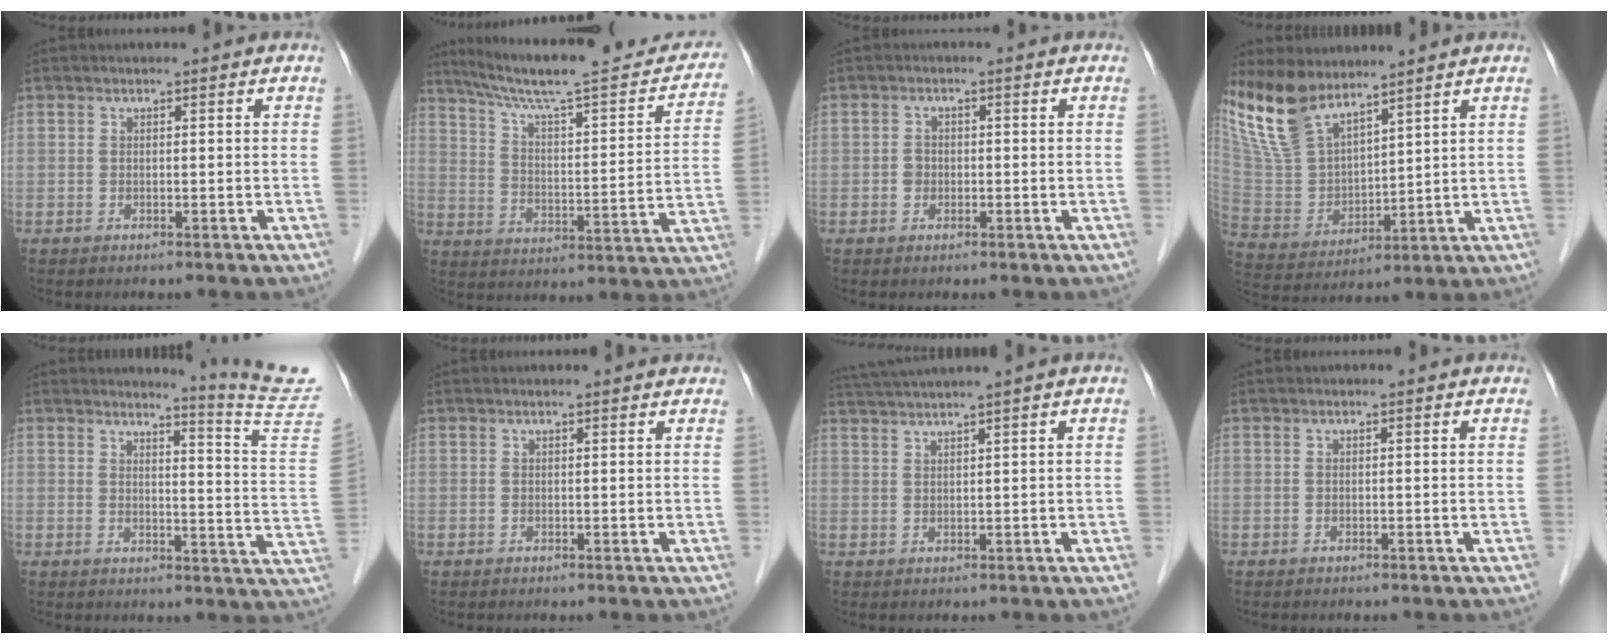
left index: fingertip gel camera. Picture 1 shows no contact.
{"total": 23.9, "force": [20.4, 3.6, 12.0], "torque": [-0.179, -0.002, 0.283]}
{"total": 1.6, "force": [-0.5, 1.4, 0.5], "torque": [-0.008, 0.002, -0.008]}
{"total": 12.0, "force": [9.8, 3.9, 5.7], "torque": [-0.132, 0.002, 0.209]}
{"total": 12.5, "force": [11.9, -3.1, 2.5], "torque": [-0.039, -0.118, 0.128]}
{"total": 2.6, "force": [2.4, 0.4, 0.8], "torque": [-0.011, 0.014, 0.023]}
{"total": 4.7, "force": [3.7, -1.4, 2.6], "torque": [-0.055, 0.014, 0.075]}
{"total": 0.0}